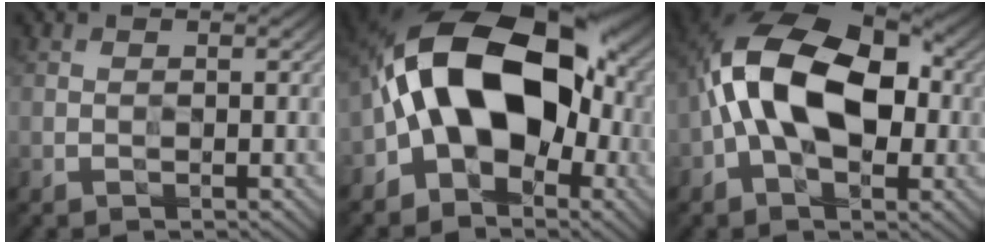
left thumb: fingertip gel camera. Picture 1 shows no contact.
{"total": 14.9, "force": [-1.8, 9.2, 11.6], "torque": [-0.188, 0.026, -0.051]}
{"total": 13.8, "force": [-0.4, 8.0, 11.2], "torque": [-0.210, 0.034, -0.024]}